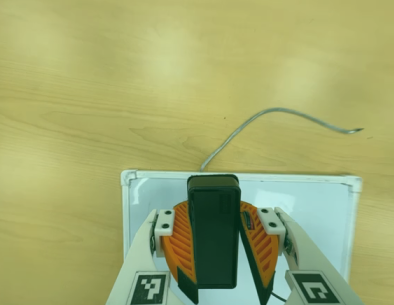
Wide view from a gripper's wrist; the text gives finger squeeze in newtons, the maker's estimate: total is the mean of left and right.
{"total": 10.2, "left": 9.4, "right": 10.9}